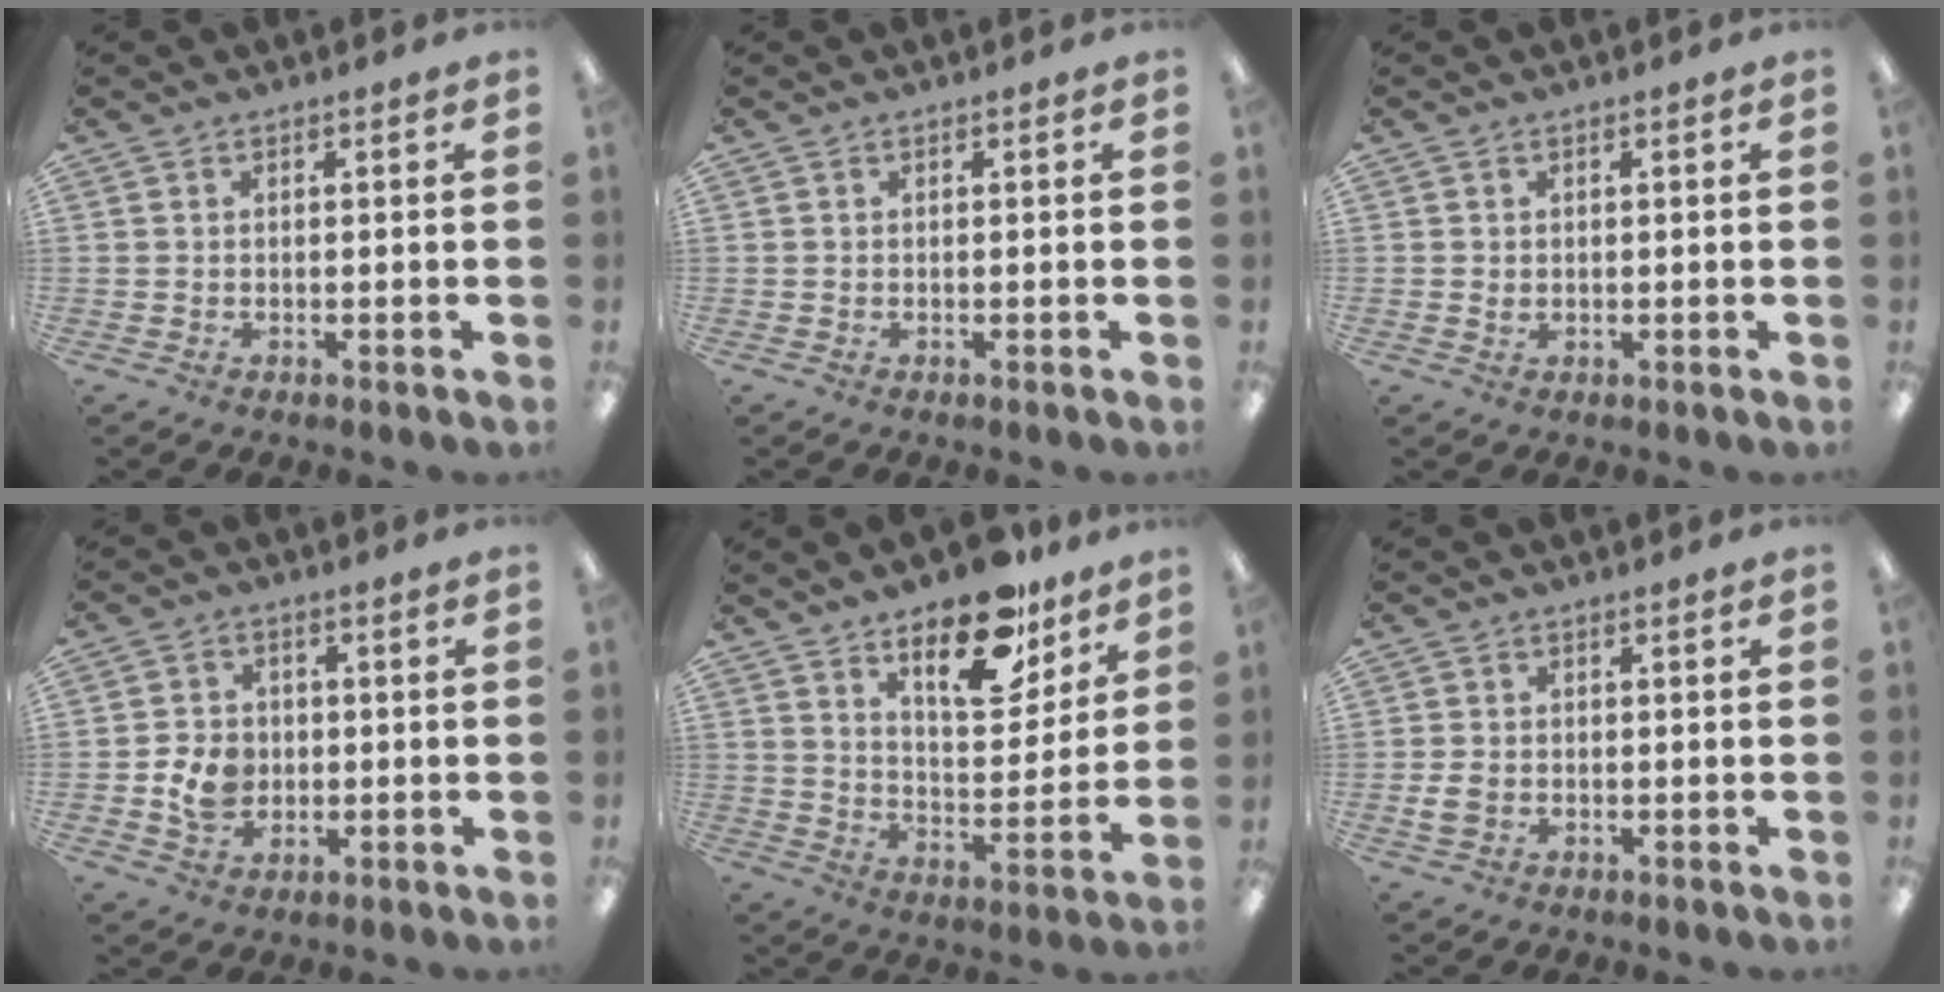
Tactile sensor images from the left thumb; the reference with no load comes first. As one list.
[{"total": 0.0}, {"total": 0.8, "force": [0.0, 0.6, 0.5], "torque": [-0.010, 0.001, 0.000]}, {"total": 6.8, "force": [-1.1, 5.5, 3.8], "torque": [-0.081, 0.001, -0.019]}, {"total": 18.1, "force": [12.5, 7.8, 10.4], "torque": [-0.147, -0.071, 0.209]}, {"total": 2.5, "force": [-0.7, 1.9, 1.5], "torque": [-0.033, -0.002, -0.013]}]